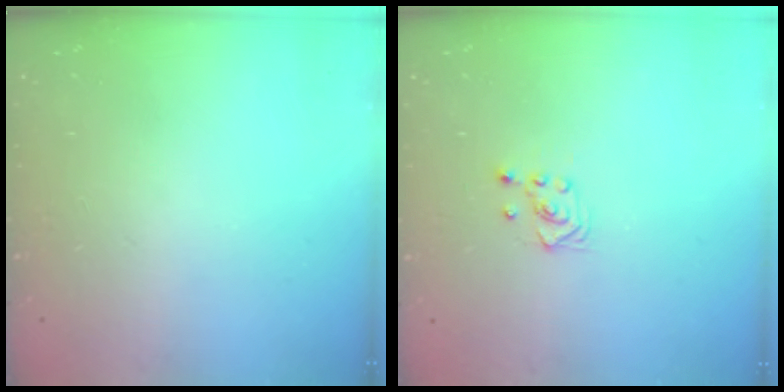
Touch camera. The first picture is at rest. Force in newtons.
{"total": 3.0, "press": 2.6, "slide": 1.5}